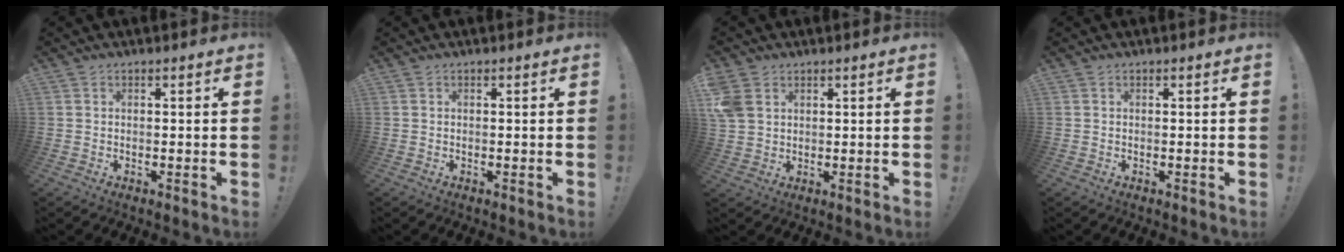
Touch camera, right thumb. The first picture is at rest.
{"total": 0.0}
{"total": 6.1, "force": [2.5, 4.6, 3.1], "torque": [-0.065, -0.005, 0.050]}
{"total": 0.0}